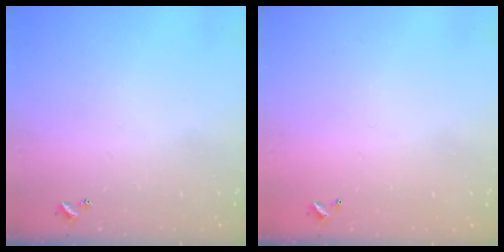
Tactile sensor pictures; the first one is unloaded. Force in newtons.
{"total": 2.8, "press": 2.8, "slide": 0.1}